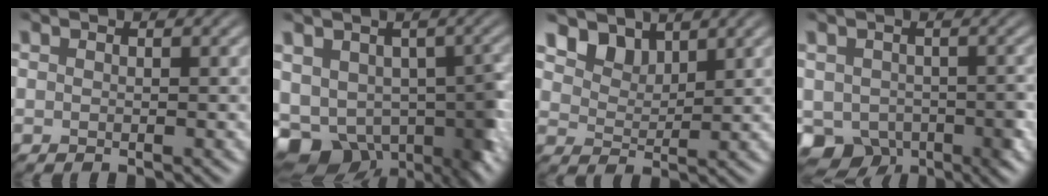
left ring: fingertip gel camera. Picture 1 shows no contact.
{"total": 11.1, "force": [-5.8, 6.9, 6.5], "torque": [-0.085, -0.008, -0.082]}
{"total": 4.1, "force": [2.7, 2.4, 2.0], "torque": [-0.045, -0.013, 0.043]}
{"total": 5.7, "force": [-2.2, 4.5, 2.7], "torque": [-0.034, -0.012, -0.045]}